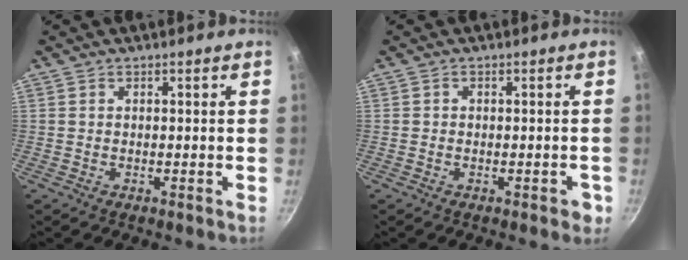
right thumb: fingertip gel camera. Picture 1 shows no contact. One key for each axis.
{"total": 2.2, "fx": -1.0, "fy": 1.2, "fz": 1.6, "tx": -0.009, "ty": 0.011, "tz": -0.009}